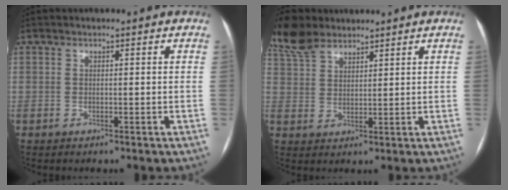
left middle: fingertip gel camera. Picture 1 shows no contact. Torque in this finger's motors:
{"motor_torque": [0.75, -0.91, 0.00, 0.01]}